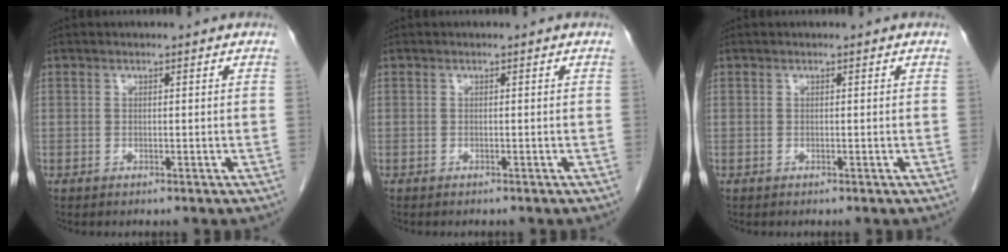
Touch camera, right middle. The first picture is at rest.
{"total": 1.3, "force": [-1.1, 0.3, 0.5], "torque": [-0.012, -0.003, -0.014]}
{"total": 0.0}